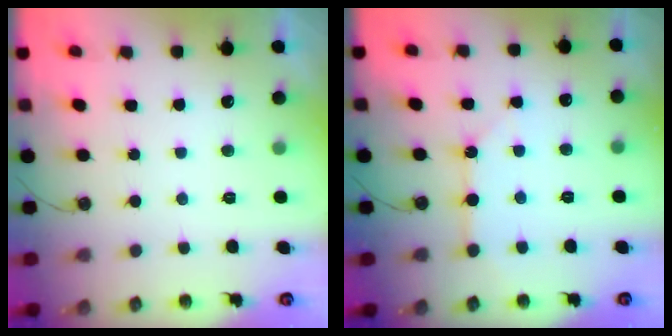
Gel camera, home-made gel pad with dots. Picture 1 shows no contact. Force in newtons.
{"total": 4.5, "press": 4.5, "slide": 0.4}